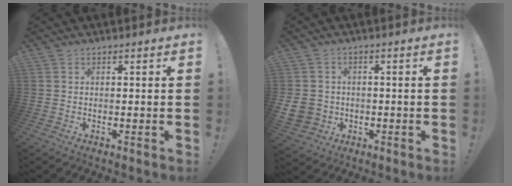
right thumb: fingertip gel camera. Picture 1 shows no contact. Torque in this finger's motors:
{"motor_torque": [0.01, -0.03, 0.61, -0.26, -0.02]}